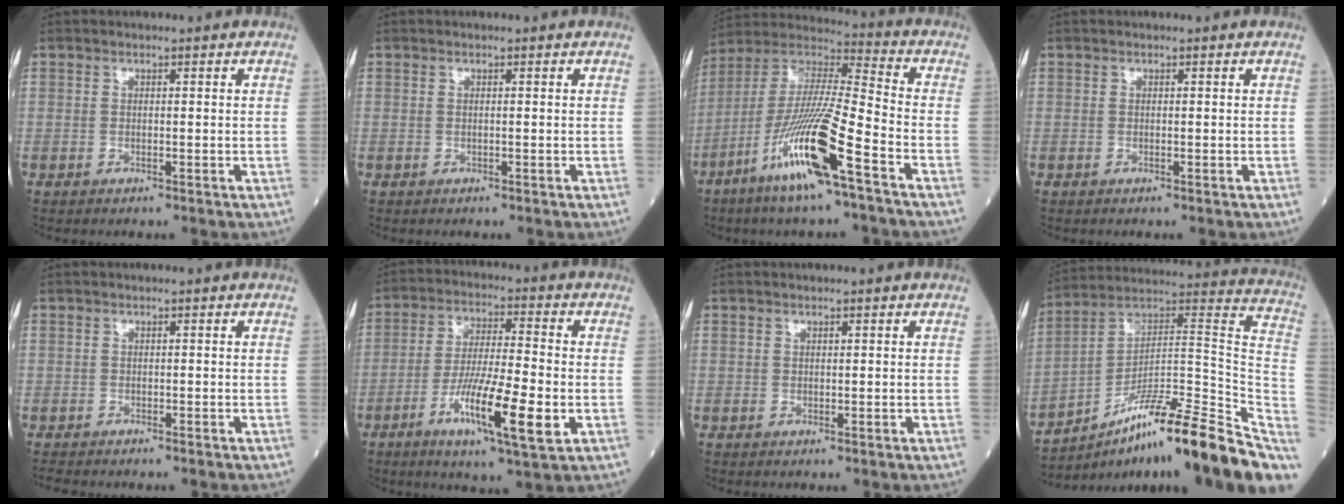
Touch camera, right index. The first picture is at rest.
{"total": 0.0}
{"total": 17.4, "force": [-8.4, 0.6, 15.2], "torque": [-0.320, -0.029, -0.165]}
{"total": 0.0}
{"total": 1.3, "force": [-1.2, 0.4, 0.1], "torque": [0.000, -0.001, -0.021]}
{"total": 12.2, "force": [-4.3, 1.1, 11.4], "torque": [-0.204, -0.013, -0.075]}
{"total": 0.0}
{"total": 26.4, "force": [-16.6, 3.0, 20.3], "torque": [-0.201, 0.035, -0.263]}